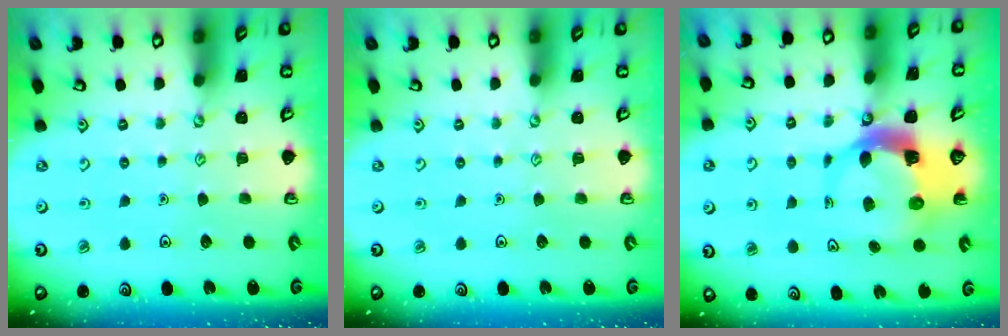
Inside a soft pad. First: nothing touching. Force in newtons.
{"total": 0.0}
{"total": 6.8, "press": 6.7, "slide": 1.2}